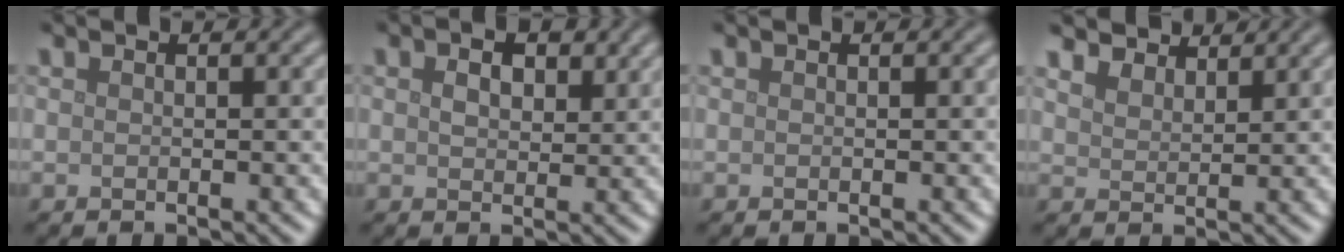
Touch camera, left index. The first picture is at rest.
{"total": 2.8, "force": [1.2, 1.7, 1.9], "torque": [-0.036, 0.001, 0.021]}
{"total": 0.0}
{"total": 4.8, "force": [4.3, 1.6, 1.3], "torque": [-0.042, -0.004, 0.075]}